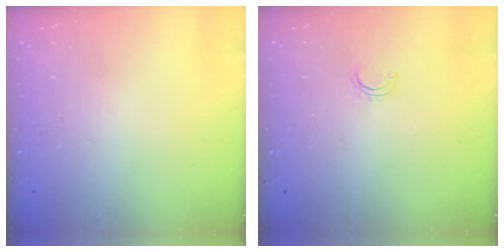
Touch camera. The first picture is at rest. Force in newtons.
{"total": 2.8, "press": 2.8, "slide": 0.2}